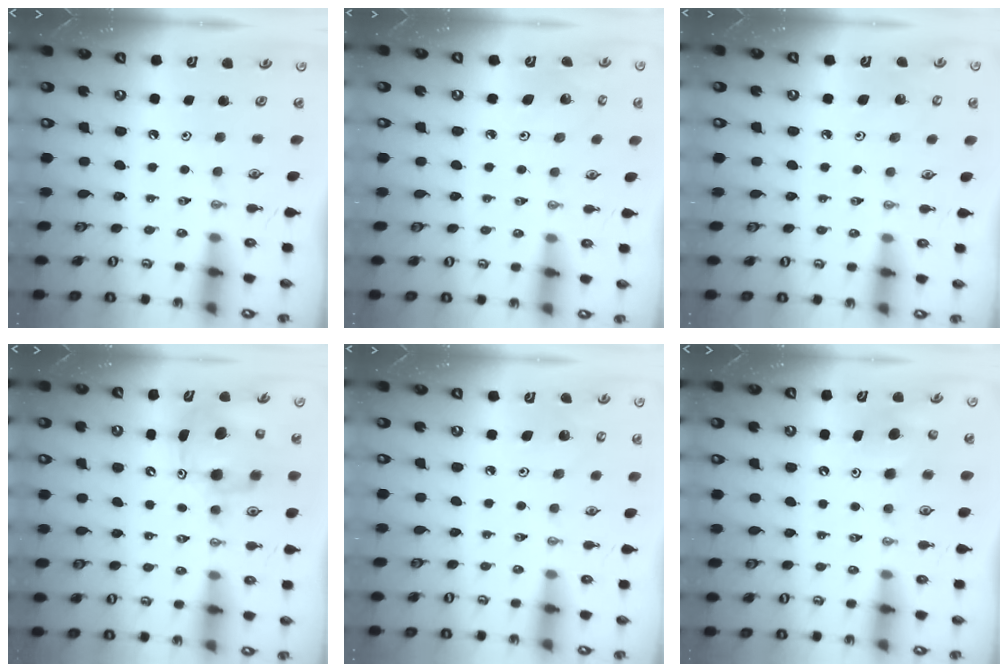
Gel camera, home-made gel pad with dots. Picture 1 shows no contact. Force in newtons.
{"total": 3.6, "press": 3.5, "slide": 0.7}
{"total": 4.8, "press": 4.7, "slide": 0.9}
{"total": 8.2, "press": 8.2, "slide": 0.6}
{"total": 5.2, "press": 5.1, "slide": 0.4}
{"total": 6.1, "press": 6.0, "slide": 1.1}